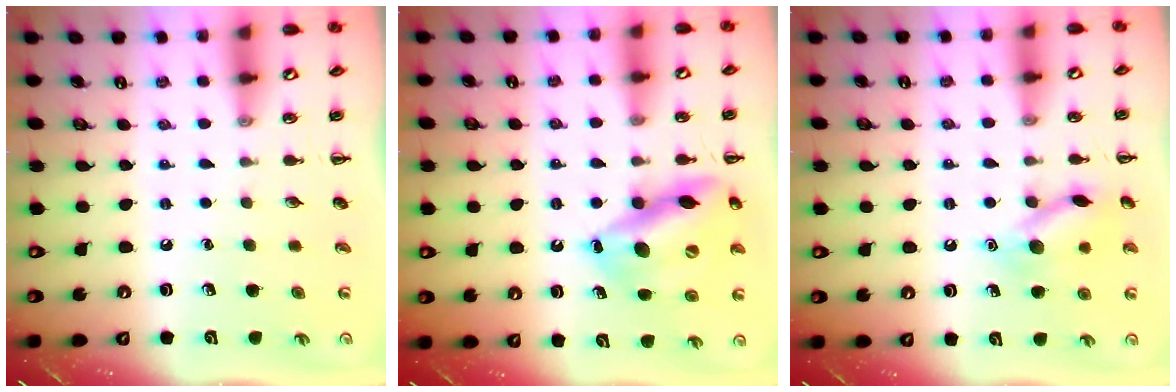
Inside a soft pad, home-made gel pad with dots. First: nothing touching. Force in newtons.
{"total": 15.6, "press": 15.1, "slide": 4.0}
{"total": 13.0, "press": 13.0, "slide": 0.8}